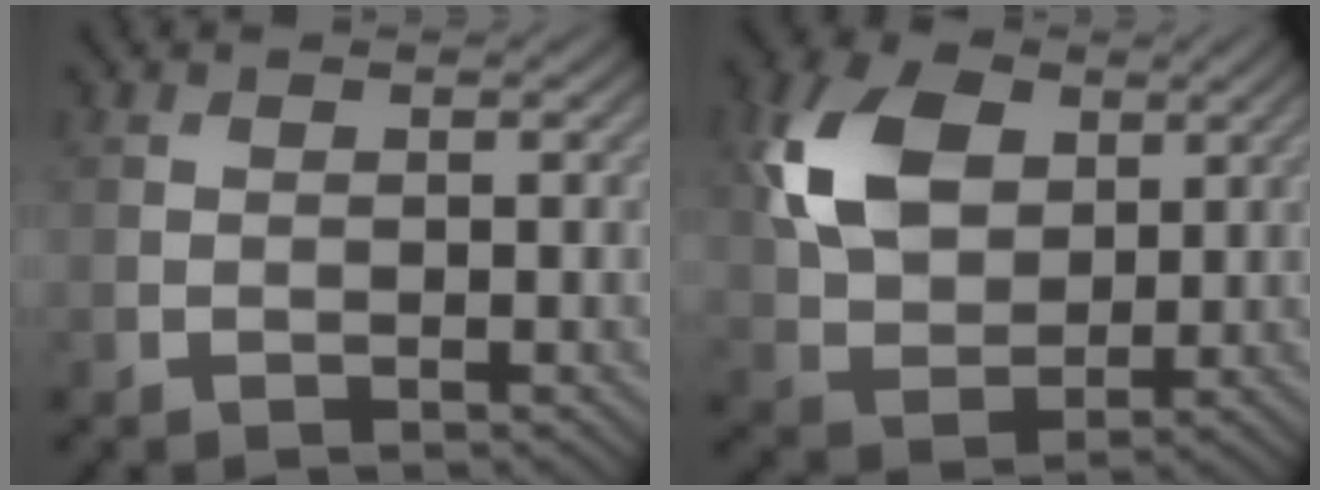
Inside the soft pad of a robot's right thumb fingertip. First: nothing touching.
{"total": 10.4, "force": [3.2, 7.1, 6.9], "torque": [-0.173, 0.012, 0.057]}